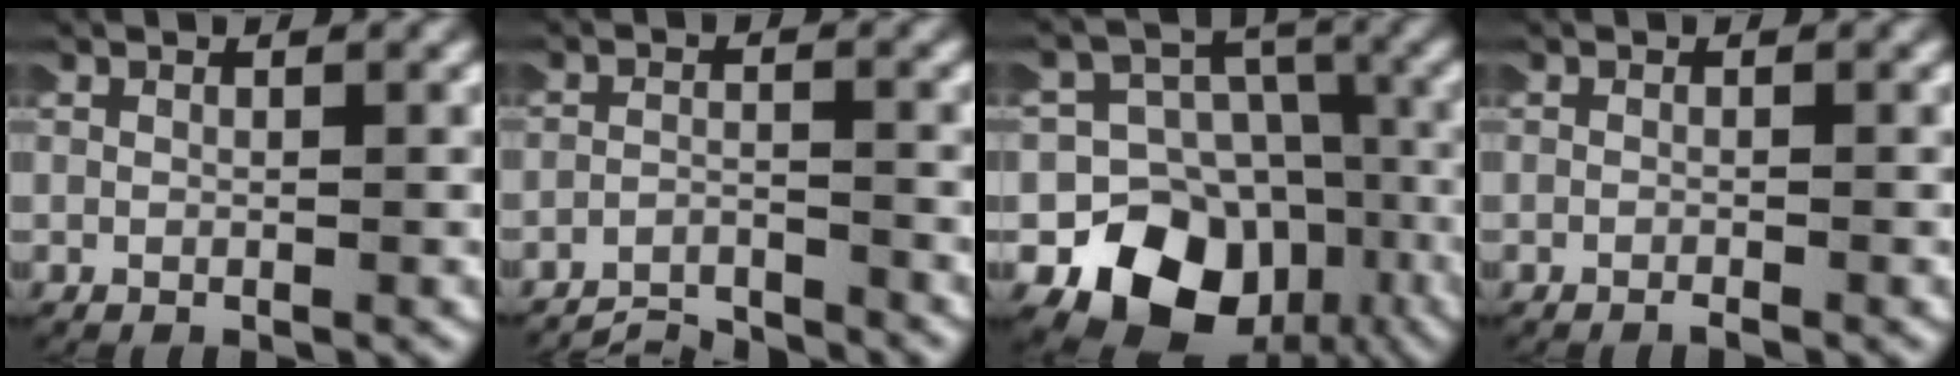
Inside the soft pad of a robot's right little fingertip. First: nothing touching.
{"total": 4.8, "force": [-4.7, 0.8, 0.4], "torque": [-0.010, -0.019, -0.077]}
{"total": 14.5, "force": [-6.0, 11.8, 6.0], "torque": [-0.123, -0.052, -0.097]}
{"total": 0.5, "force": [-0.5, -0.2, 0.1], "torque": [-0.005, -0.003, -0.008]}